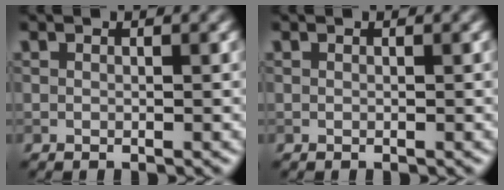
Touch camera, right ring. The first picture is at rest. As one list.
[{"total": 0.0}]